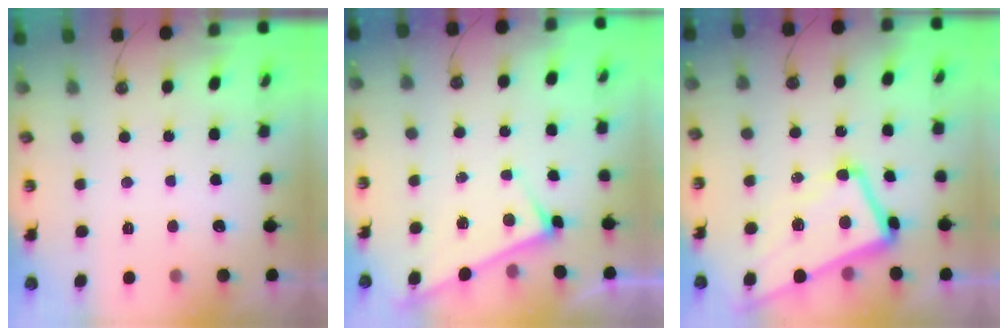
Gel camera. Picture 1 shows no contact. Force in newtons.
{"total": 5.2, "press": 5.2, "slide": 0.3}
{"total": 5.6, "press": 5.5, "slide": 1.4}